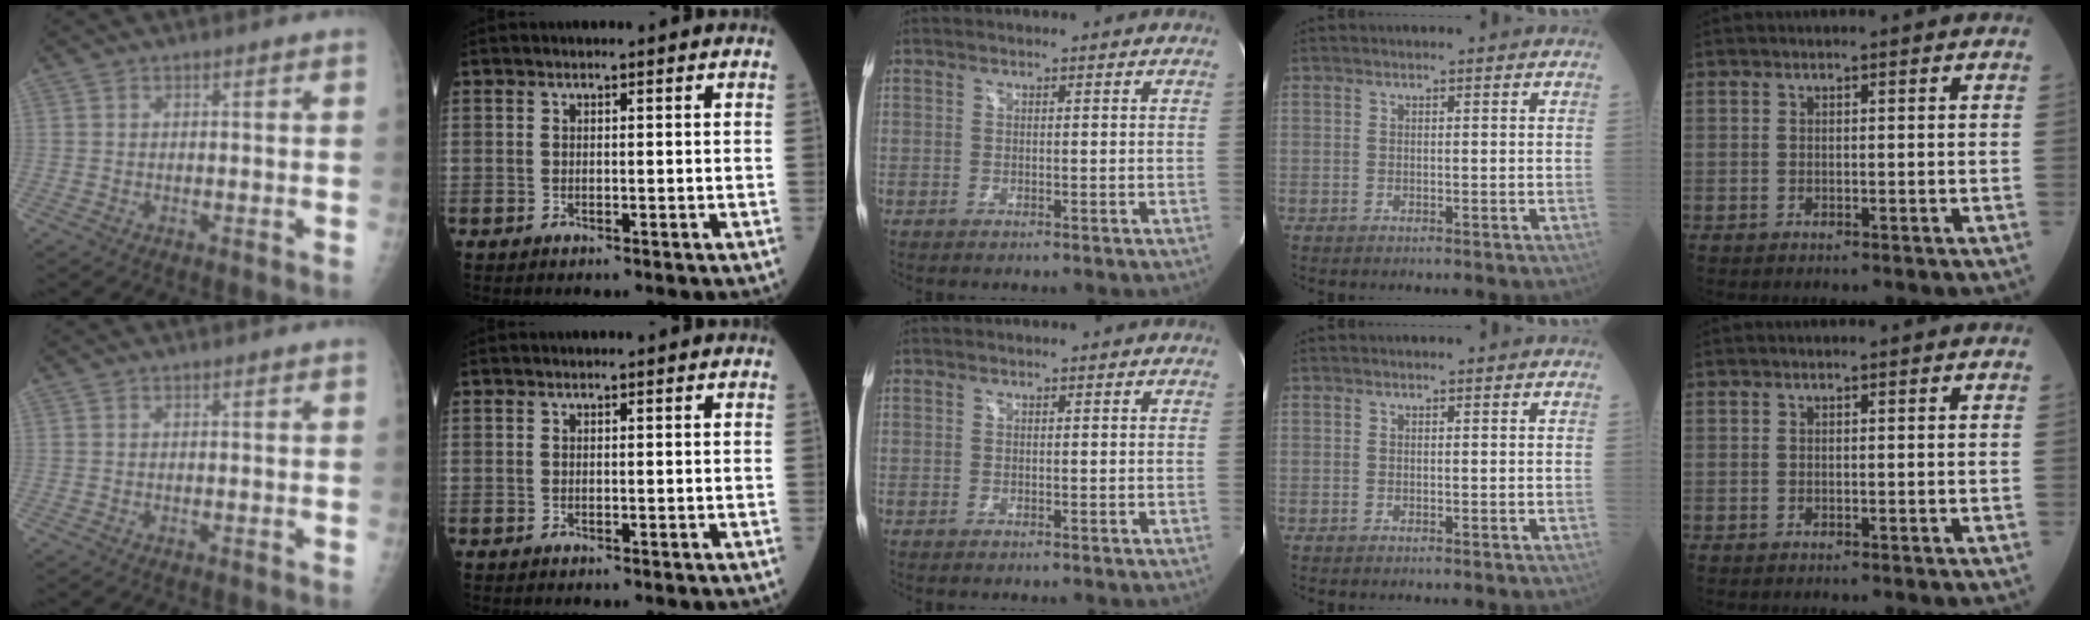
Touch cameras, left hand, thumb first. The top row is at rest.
{}